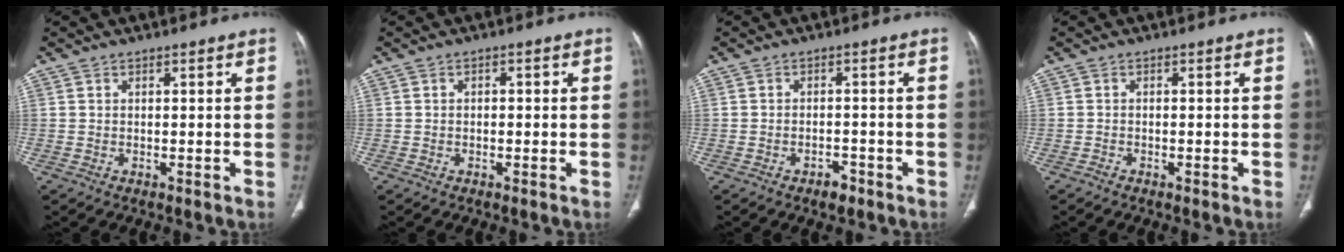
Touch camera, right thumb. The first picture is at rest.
{"total": 1.0, "force": [-0.1, 0.7, 0.6], "torque": [-0.004, 0.004, -0.005]}
{"total": 2.8, "force": [-1.9, 1.4, 1.4], "torque": [-0.019, 0.011, -0.026]}
{"total": 0.7, "force": [-0.5, 0.2, 0.5], "torque": [-0.010, 0.000, -0.011]}